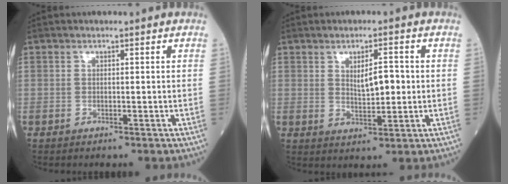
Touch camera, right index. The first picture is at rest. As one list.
[{"total": 4.7, "force": [0.7, 1.6, 4.4], "torque": [-0.075, 0.002, 0.016]}]